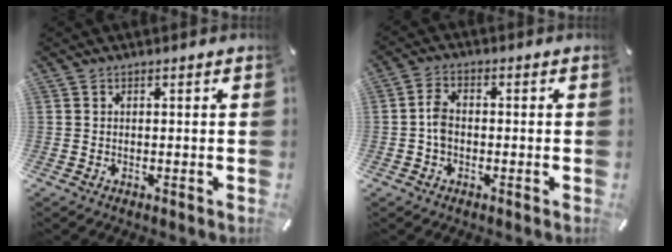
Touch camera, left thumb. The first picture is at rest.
{"total": 3.9, "force": [-0.5, 2.7, 2.8], "torque": [-0.059, 0.006, -0.010]}